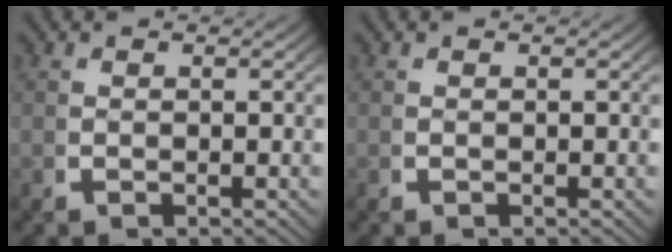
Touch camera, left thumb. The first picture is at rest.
{"total": 0.0}